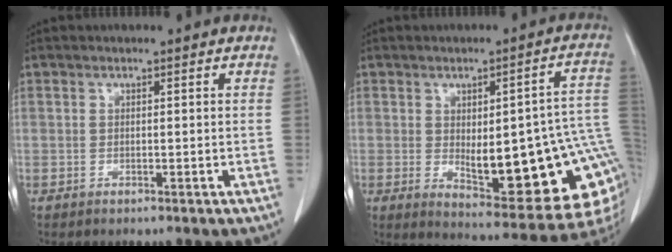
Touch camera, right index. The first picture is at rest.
{"total": 21.8, "force": [-1.6, 5.5, 21.0], "torque": [-0.203, 0.009, 0.004]}